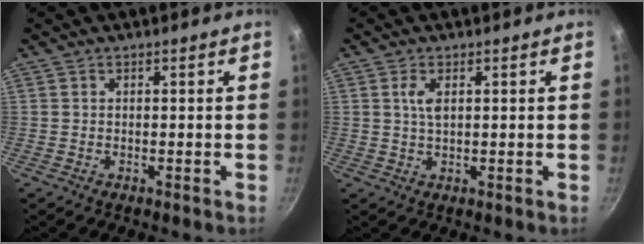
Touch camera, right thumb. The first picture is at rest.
{"total": 2.8, "force": [0.9, 1.1, 2.4], "torque": [-0.046, -0.001, 0.019]}